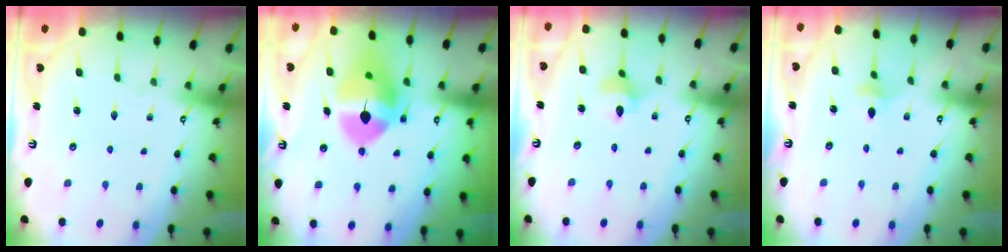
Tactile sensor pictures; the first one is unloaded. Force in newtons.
{"total": 14.7, "press": 14.6, "slide": 2.3}
{"total": 4.2, "press": 4.2, "slide": 0.4}
{"total": 3.9, "press": 3.9, "slide": 0.5}